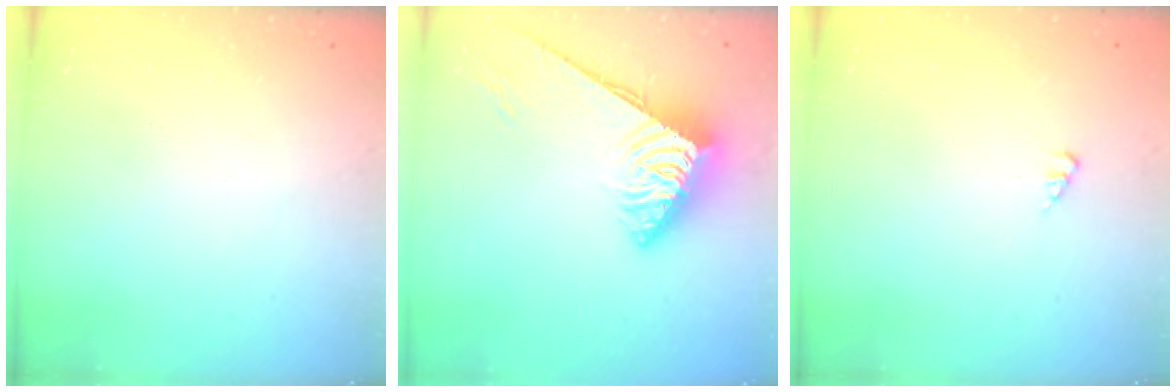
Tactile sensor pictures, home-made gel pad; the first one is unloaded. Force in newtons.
{"total": 5.2, "press": 5.2, "slide": 0.6}
{"total": 1.6, "press": 1.6, "slide": 0.3}